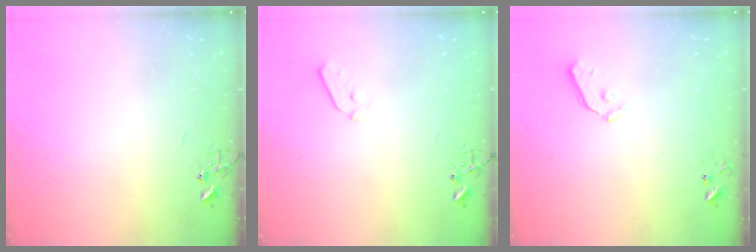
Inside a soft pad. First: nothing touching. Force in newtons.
{"total": 4.0, "press": 4.0, "slide": 0.5}
{"total": 4.7, "press": 4.6, "slide": 0.7}